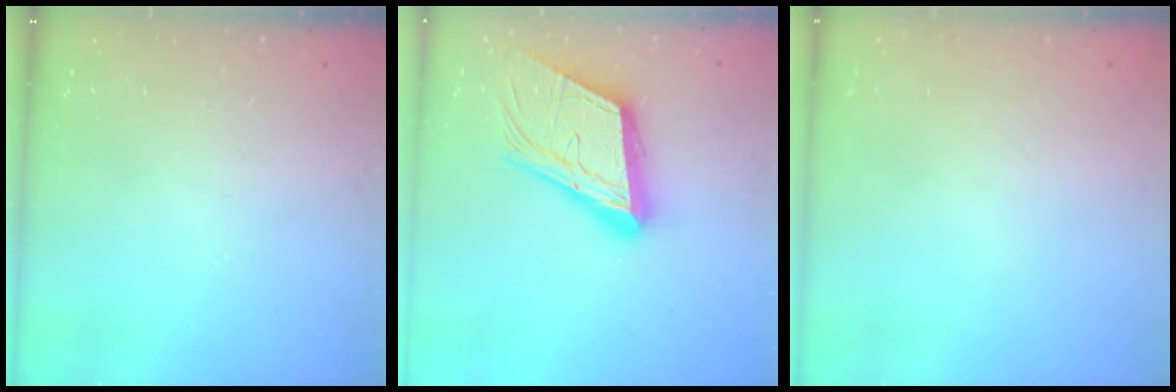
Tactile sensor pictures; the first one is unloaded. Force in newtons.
{"total": 19.0, "press": 18.8, "slide": 3.0}
{"total": 1.6, "press": 1.6, "slide": 0.1}